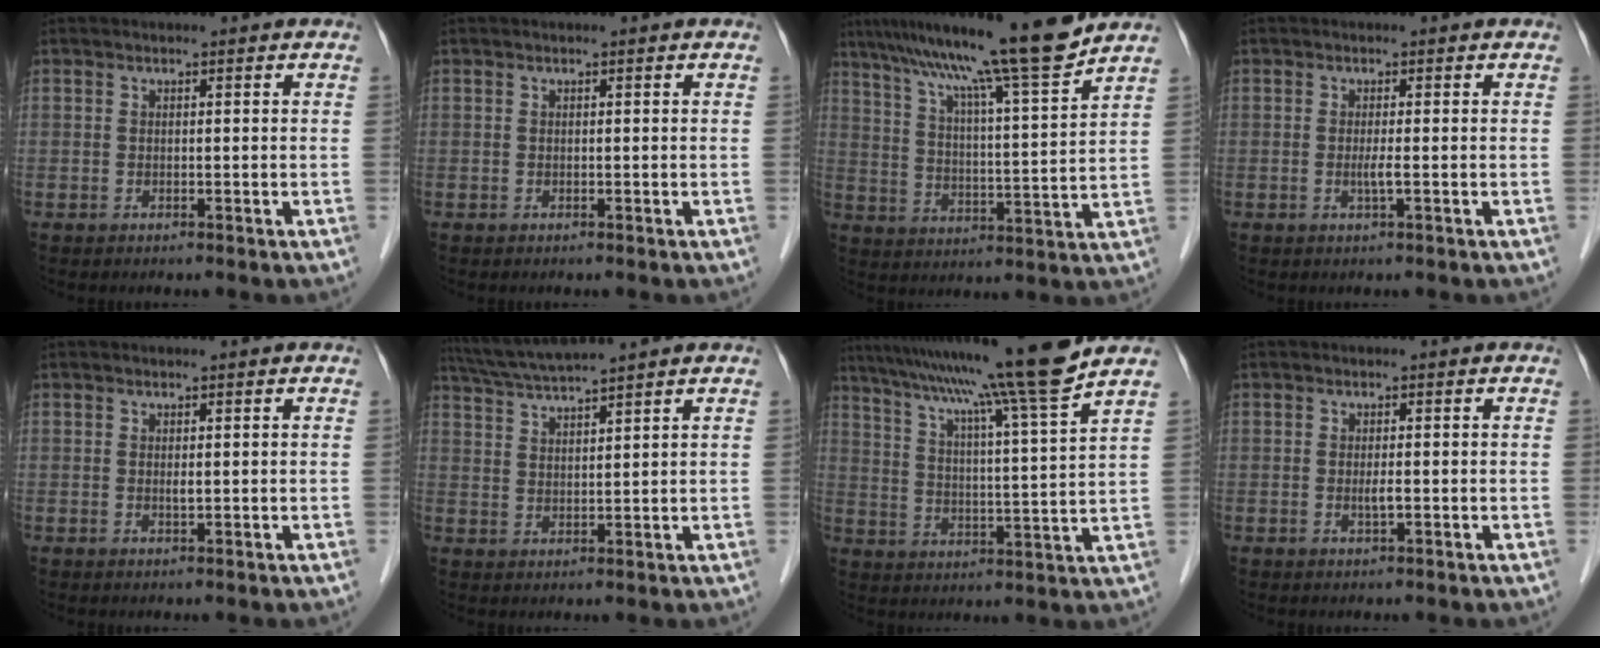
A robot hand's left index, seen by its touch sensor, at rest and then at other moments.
{"total": 0.0}
{"total": 15.9, "force": [13.0, -1.4, 9.0], "torque": [-0.146, -0.001, 0.198]}
{"total": 1.6, "force": [-0.5, -0.3, 1.5], "torque": [-0.031, -0.008, -0.011]}
{"total": 0.5, "force": [-0.1, 0.2, 0.5], "torque": [-0.009, -0.005, -0.001]}
{"total": 7.2, "force": [6.4, -1.3, 3.0], "torque": [-0.061, 0.016, 0.116]}
{"total": 16.6, "force": [13.8, -3.2, 8.7], "torque": [-0.145, -0.033, 0.201]}
{"total": 1.3, "force": [-0.4, 0.1, 1.3], "torque": [-0.027, -0.007, -0.007]}